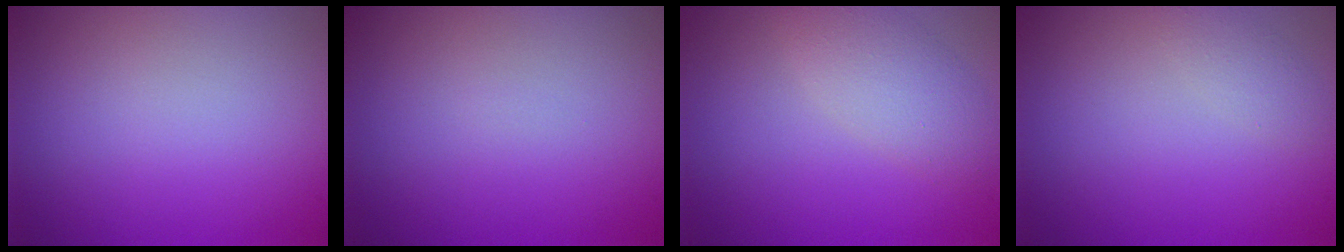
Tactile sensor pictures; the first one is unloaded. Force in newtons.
{"total": 0.0}
{"total": 3.4, "press": 3.4, "slide": 0.1}
{"total": 1.1, "press": 1.1, "slide": 0.1}